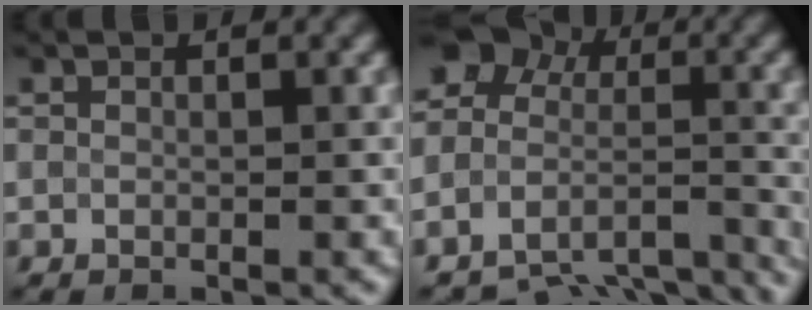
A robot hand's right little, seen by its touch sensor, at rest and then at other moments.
{"total": 11.0, "force": [-6.3, 7.6, 4.9], "torque": [-0.082, -0.011, -0.048]}